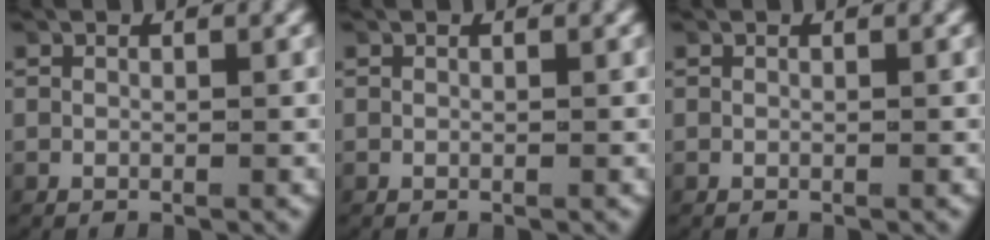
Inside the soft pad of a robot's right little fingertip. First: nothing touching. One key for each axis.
{"total": 0.0}
{"total": 0.0}